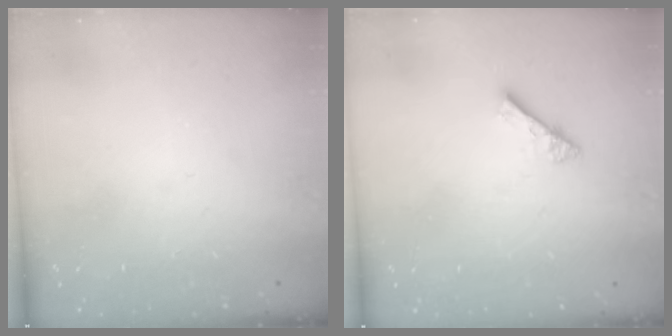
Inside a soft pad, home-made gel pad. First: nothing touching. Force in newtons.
{"total": 2.8, "press": 2.8, "slide": 0.3}